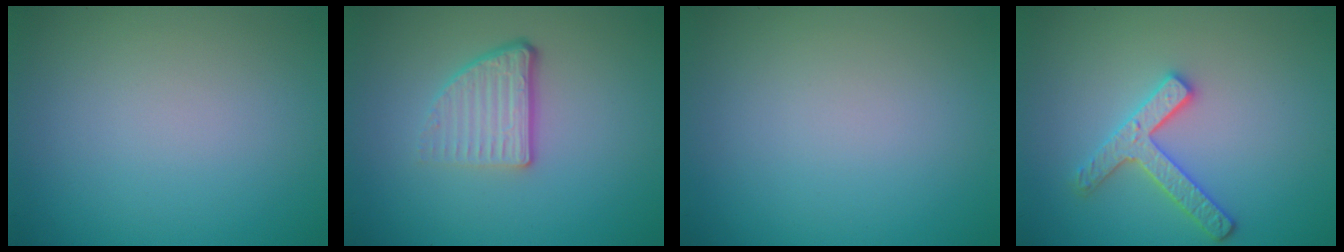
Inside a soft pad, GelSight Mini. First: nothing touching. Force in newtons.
{"total": 3.8, "press": 2.4, "slide": 2.9}
{"total": 0.0}
{"total": 3.2, "press": 3.0, "slide": 0.9}